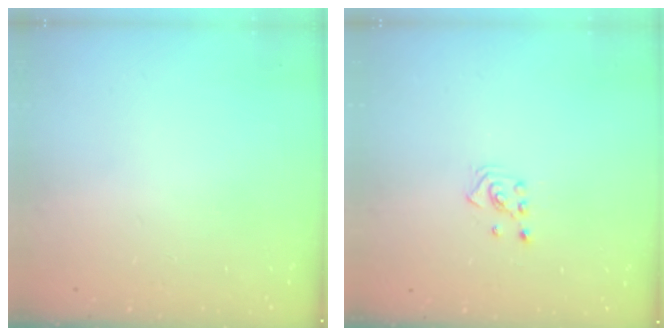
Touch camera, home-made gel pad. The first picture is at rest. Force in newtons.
{"total": 2.1, "press": 2.1, "slide": 0.3}